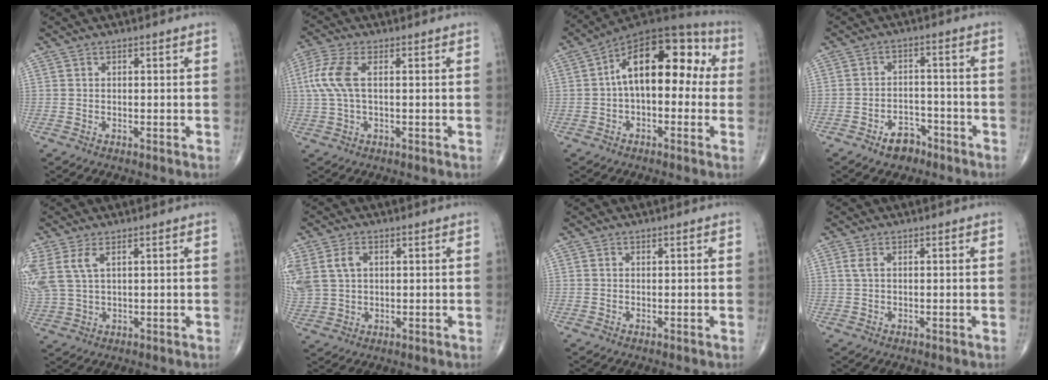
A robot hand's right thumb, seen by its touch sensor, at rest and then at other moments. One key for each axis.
{"total": 7.3, "fx": 1.2, "fy": 3.1, "fz": 6.5, "tx": -0.182, "ty": 0.017, "tz": 0.023}
{"total": 17.5, "fx": 1.9, "fy": 9.3, "fz": 14.7, "tx": -0.193, "ty": 0.051, "tz": 0.017}
{"total": 5.2, "fx": -3.6, "fy": 3.2, "fz": 1.9, "tx": -0.011, "ty": 0.031, "tz": -0.053}
{"total": 7.7, "fx": 3.1, "fy": 3.6, "fz": 6.0, "tx": -0.161, "ty": 0.004, "tz": 0.075}
{"total": 11.3, "fx": 3.1, "fy": 8.2, "fz": 7.1, "tx": -0.188, "ty": 0.009, "tz": 0.071}
{"total": 0.0}
{"total": 1.4, "fx": 0.5, "fy": 0.5, "fz": 1.2, "tx": -0.036, "ty": 0.009, "tz": 0.014}